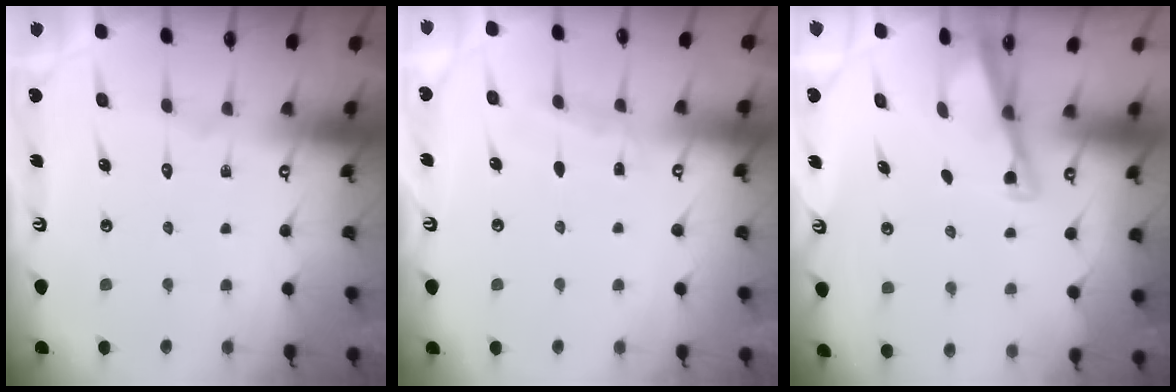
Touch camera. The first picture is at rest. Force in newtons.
{"total": 3.9, "press": 3.8, "slide": 0.5}
{"total": 2.7, "press": 2.7, "slide": 0.3}